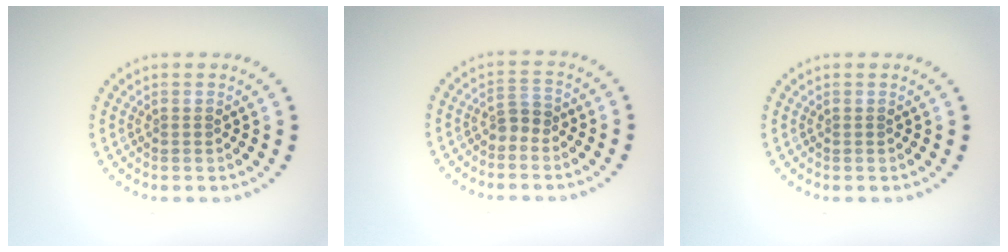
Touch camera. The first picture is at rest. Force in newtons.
{"total": 1.3, "press": 1.0, "slide": 0.8}
{"total": 0.0}